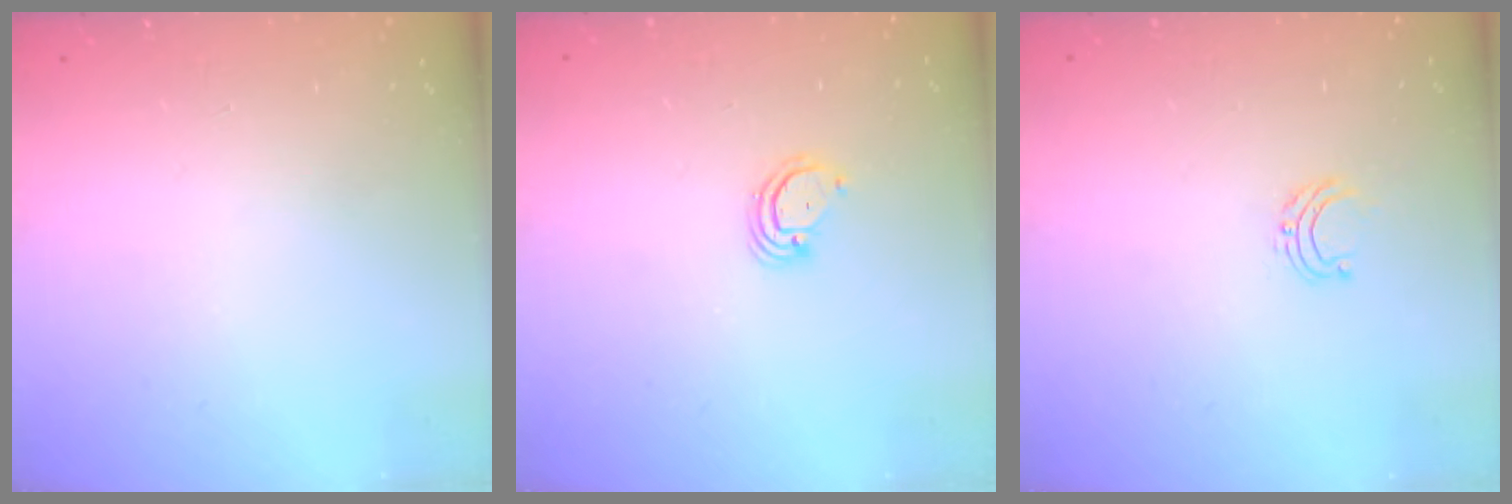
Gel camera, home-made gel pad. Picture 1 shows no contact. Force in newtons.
{"total": 3.5, "press": 3.5, "slide": 0.2}
{"total": 4.6, "press": 4.6, "slide": 0.4}